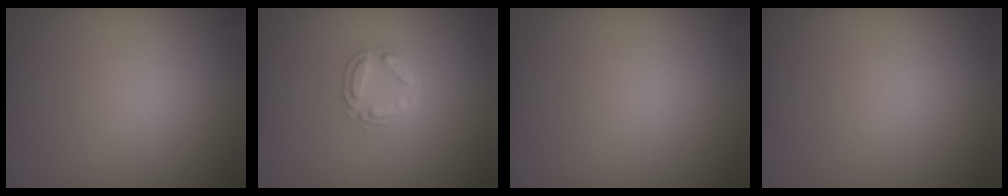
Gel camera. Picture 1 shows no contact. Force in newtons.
{"total": 2.2, "press": 2.2, "slide": 0.3}
{"total": 0.0}
{"total": 0.0}